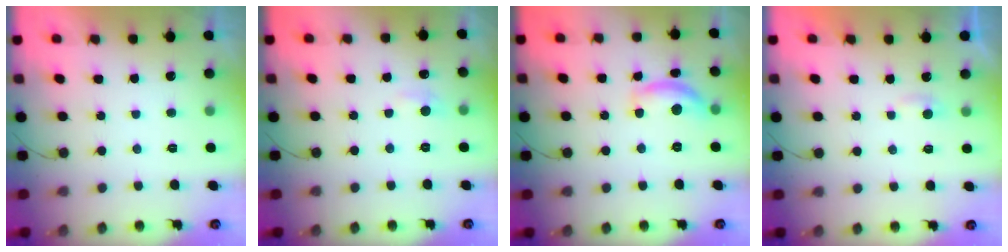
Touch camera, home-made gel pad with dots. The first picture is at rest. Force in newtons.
{"total": 5.1, "press": 5.0, "slide": 0.7}
{"total": 11.6, "press": 11.5, "slide": 0.7}
{"total": 2.3, "press": 2.3, "slide": 0.2}